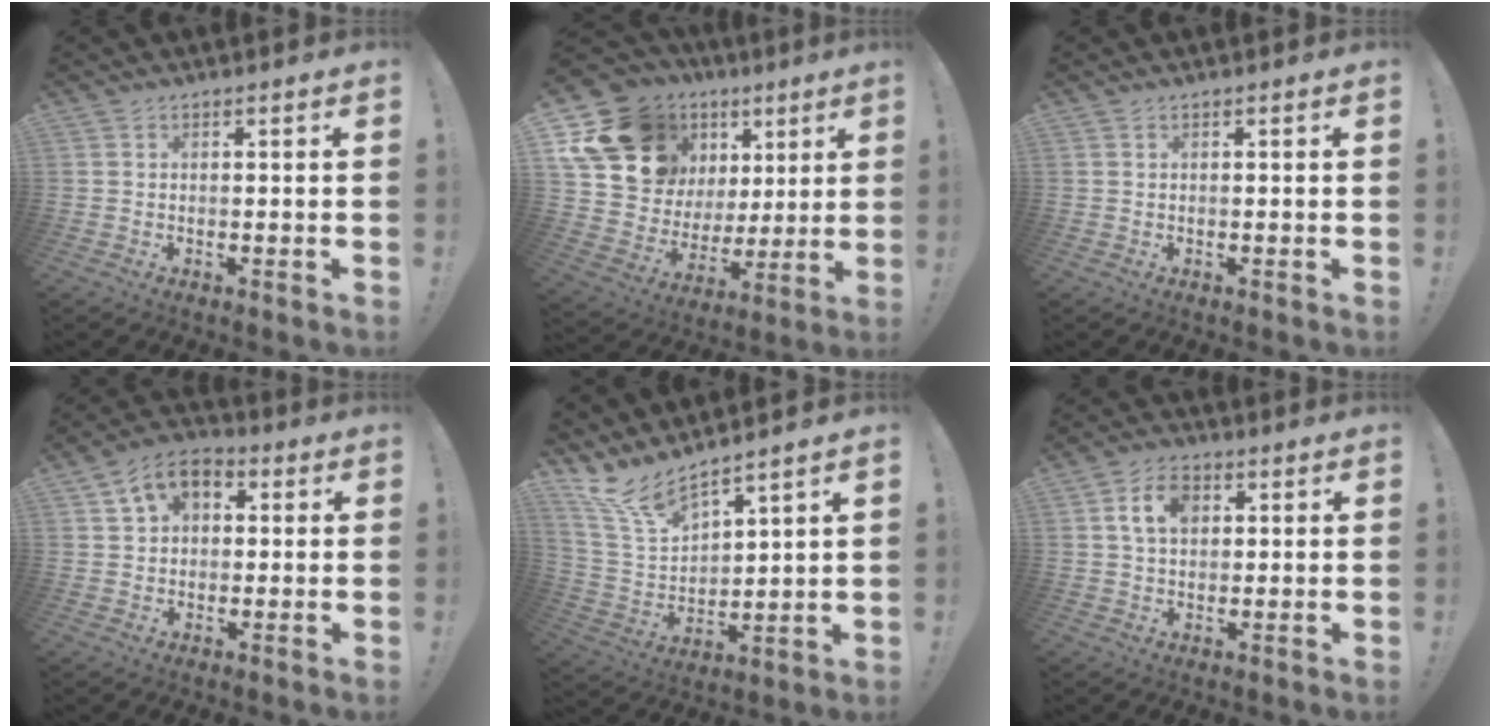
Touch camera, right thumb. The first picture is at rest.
{"total": 20.8, "force": [11.5, 14.7, 8.9], "torque": [-0.151, -0.065, 0.252]}
{"total": 0.0}
{"total": 8.6, "force": [3.2, 6.2, 5.0], "torque": [-0.079, -0.004, 0.064]}
{"total": 11.9, "force": [10.1, 3.4, 5.2], "torque": [-0.121, -0.073, 0.187]}
{"total": 8.0, "force": [2.3, 5.5, 5.4], "torque": [-0.089, 0.012, 0.043]}